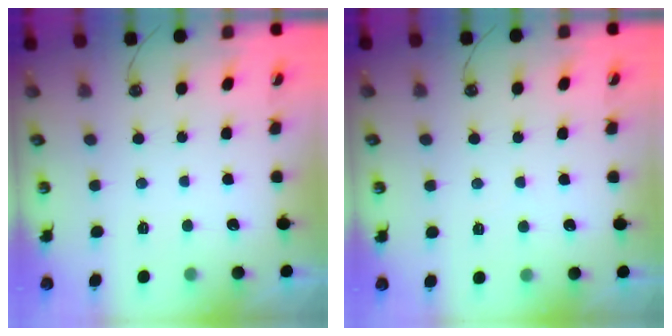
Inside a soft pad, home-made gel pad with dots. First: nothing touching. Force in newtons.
{"total": 2.9, "press": 2.9, "slide": 0.3}